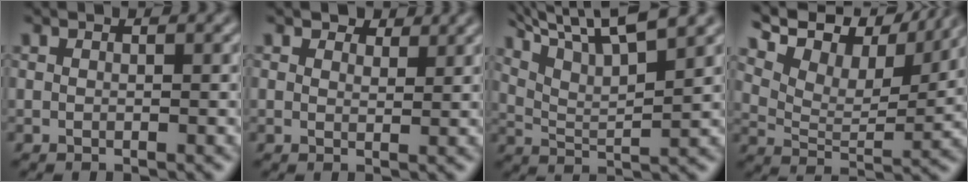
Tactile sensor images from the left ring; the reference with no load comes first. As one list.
[{"total": 2.9, "force": [2.4, 1.2, 1.0], "torque": [-0.024, 0.014, 0.021]}, {"total": 10.7, "force": [7.2, 3.0, 7.4], "torque": [-0.142, 0.035, 0.104]}, {"total": 12.1, "force": [8.2, 5.0, 7.3], "torque": [-0.172, 0.046, 0.131]}]